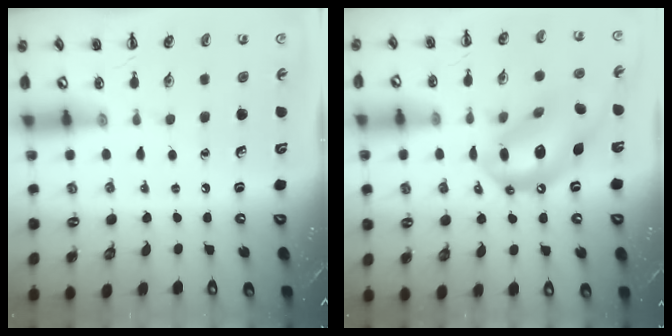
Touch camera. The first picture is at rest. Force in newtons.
{"total": 16.6, "press": 16.0, "slide": 4.4}